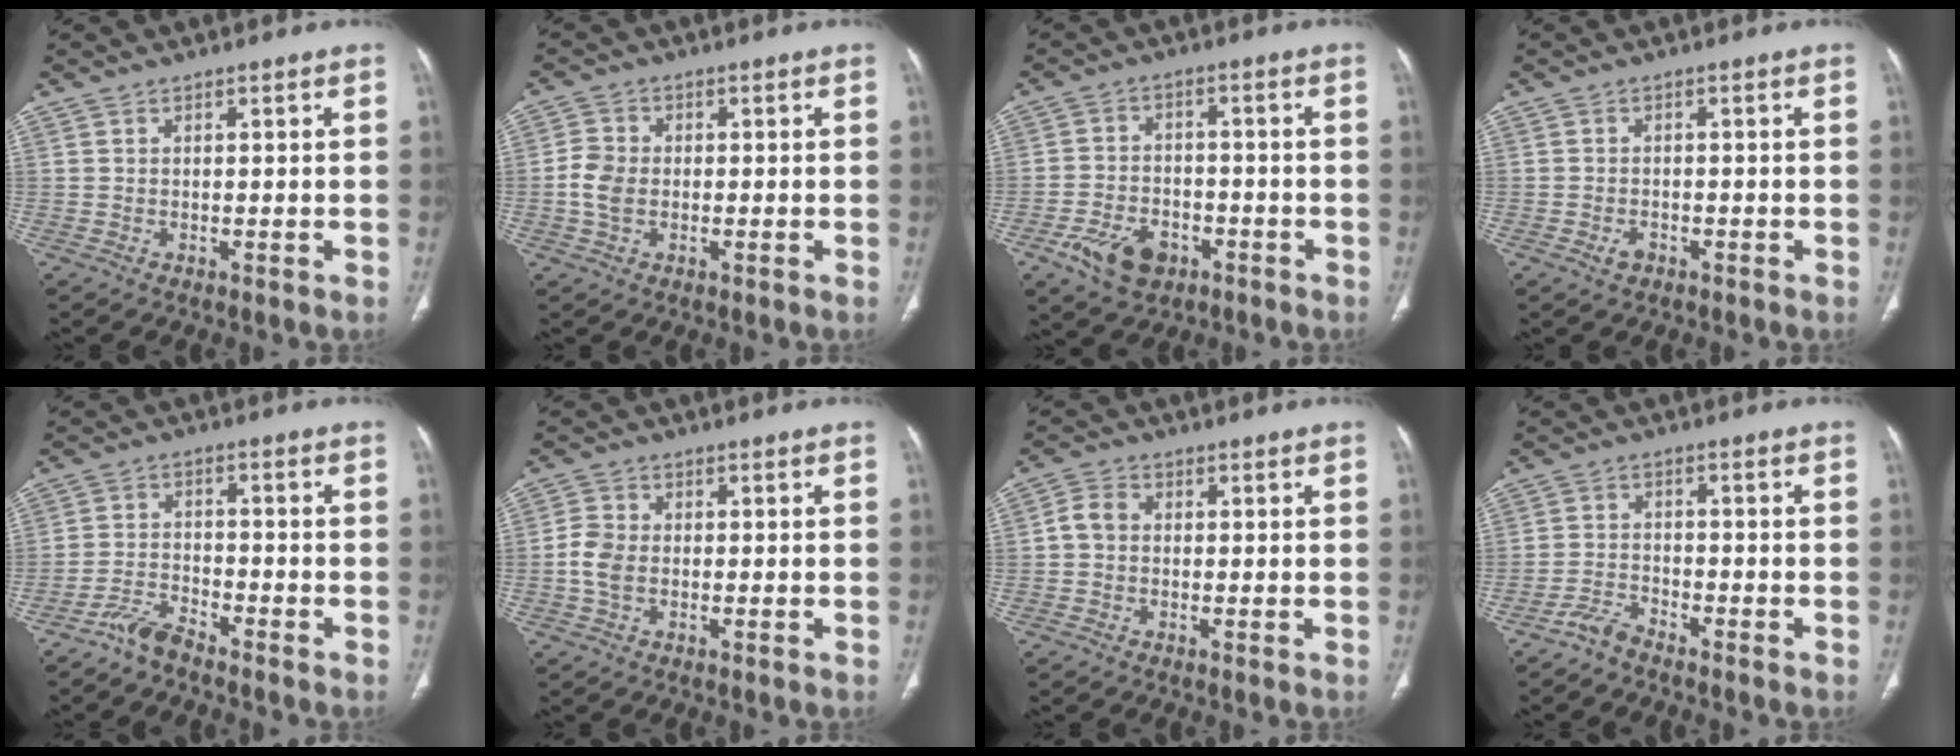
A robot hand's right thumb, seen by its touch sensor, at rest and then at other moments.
{"total": 4.5, "force": [-0.7, 3.2, 3.1], "torque": [-0.066, 0.010, -0.018]}
{"total": 8.9, "force": [-4.6, 5.8, 4.9], "torque": [-0.077, 0.025, -0.073]}
{"total": 1.9, "force": [-1.0, 1.3, 0.9], "torque": [-0.016, 0.008, -0.013]}
{"total": 4.4, "force": [-4.0, 1.0, 1.6], "torque": [-0.033, 0.018, -0.082]}
{"total": 4.4, "force": [-0.8, 3.0, 3.1], "torque": [-0.070, 0.010, -0.020]}
{"total": 3.5, "force": [-0.1, 2.9, 2.0], "torque": [-0.033, 0.012, -0.008]}
{"total": 3.2, "force": [-2.9, 0.8, 0.8], "torque": [-0.019, 0.013, -0.060]}